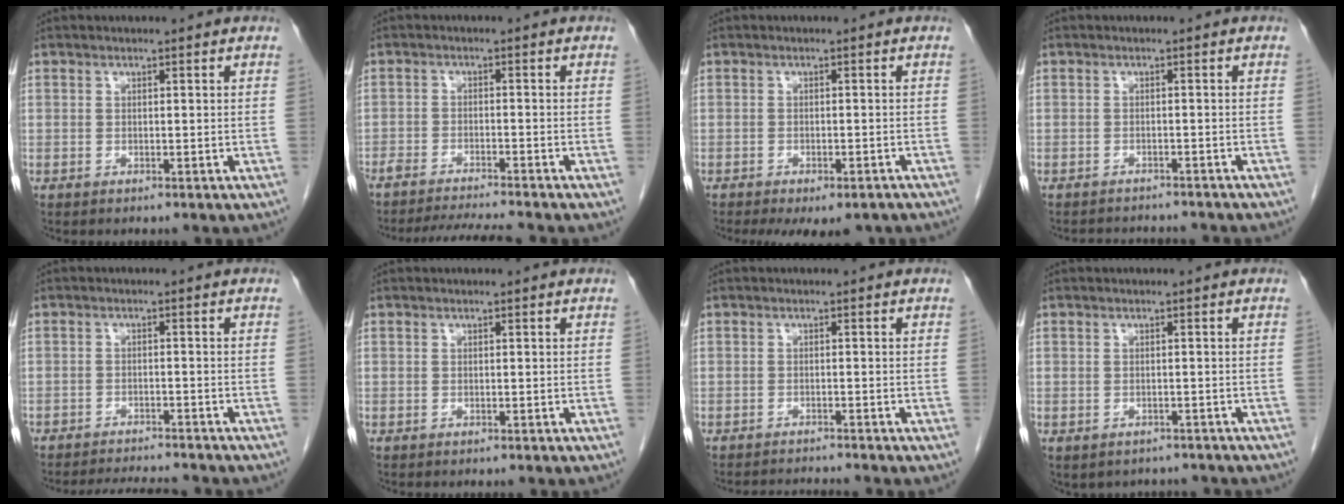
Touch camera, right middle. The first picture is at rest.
{"total": 8.3, "force": [-7.7, -0.5, 3.0], "torque": [-0.040, -0.008, -0.124]}
{"total": 7.7, "force": [-5.9, 2.9, 3.9], "torque": [-0.044, -0.006, -0.073]}
{"total": 6.1, "force": [-5.7, 1.4, 1.8], "torque": [-0.020, -0.003, -0.064]}
{"total": 7.2, "force": [-6.8, 0.7, 2.1], "torque": [-0.027, -0.006, -0.101]}
{"total": 0.0}
{"total": 2.6, "force": [-2.3, -1.2, -0.1], "torque": [0.001, -0.015, -0.039]}
{"total": 4.1, "force": [-3.3, 2.3, 0.6], "torque": [-0.001, 0.008, -0.038]}